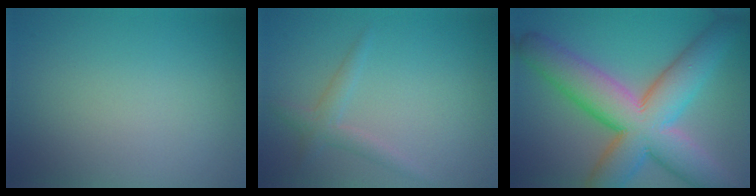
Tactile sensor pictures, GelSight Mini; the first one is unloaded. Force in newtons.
{"total": 1.7, "press": 1.7, "slide": 0.0}
{"total": 12.6, "press": 12.6, "slide": 0.7}